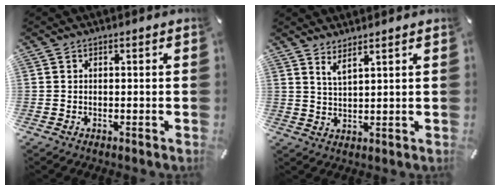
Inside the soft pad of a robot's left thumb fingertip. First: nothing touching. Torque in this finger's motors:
{"motor_torque": [-0.04, -0.44, 0.07, 0.01, 0.01]}